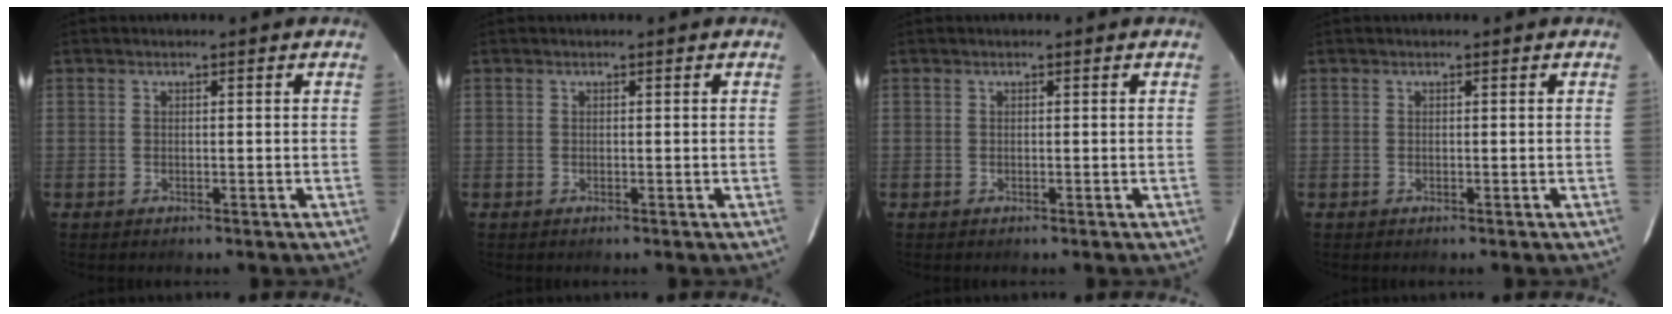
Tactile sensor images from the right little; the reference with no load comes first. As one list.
[{"total": 0.0}, {"total": 0.0}, {"total": 0.0}]